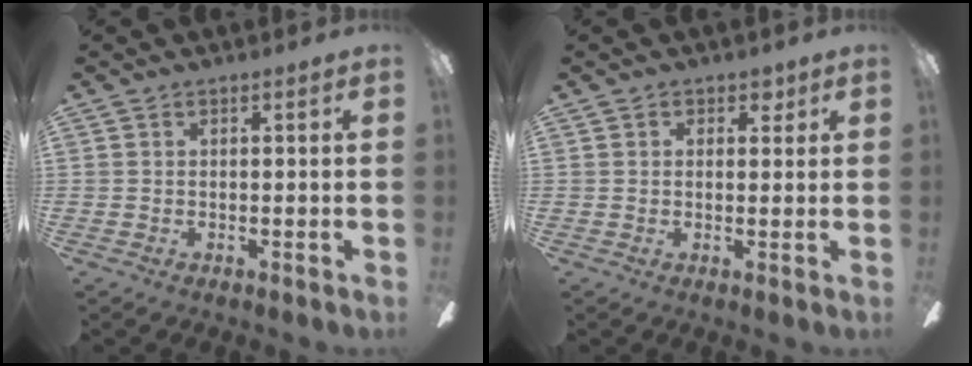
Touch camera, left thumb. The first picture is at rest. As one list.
[{"total": 2.1, "force": [1.1, 1.5, 1.0], "torque": [-0.005, 0.001, 0.015]}]